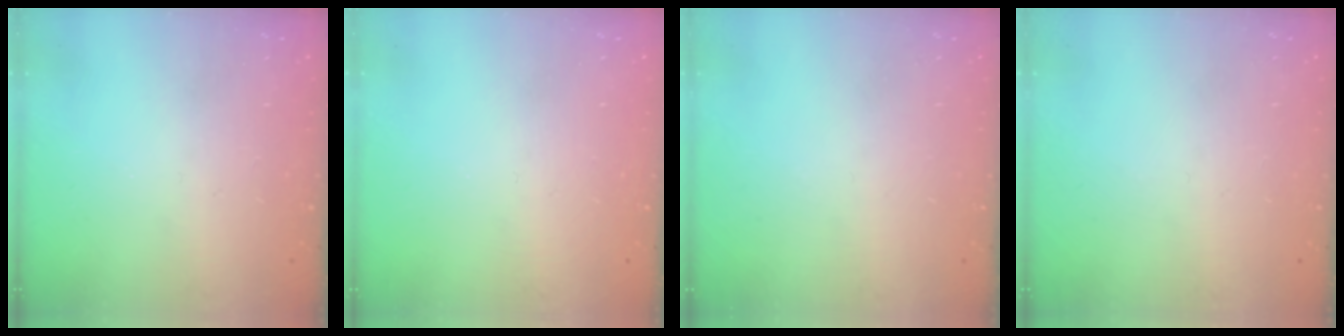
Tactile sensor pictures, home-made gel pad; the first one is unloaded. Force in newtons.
{"total": 0.0}
{"total": 0.0}
{"total": 0.0}